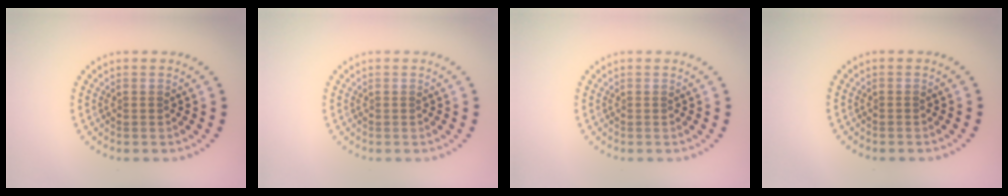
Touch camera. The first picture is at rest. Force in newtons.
{"total": 0.0}
{"total": 0.0}
{"total": 0.0}